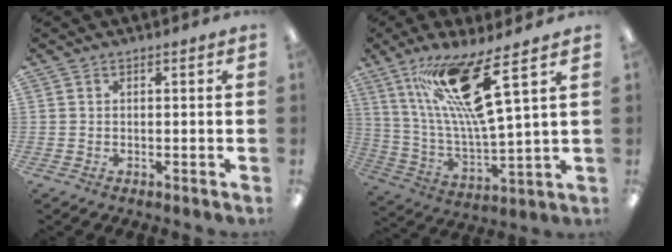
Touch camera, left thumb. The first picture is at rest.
{"total": 19.1, "force": [11.1, 3.8, 15.1], "torque": [-0.296, -0.038, 0.176]}